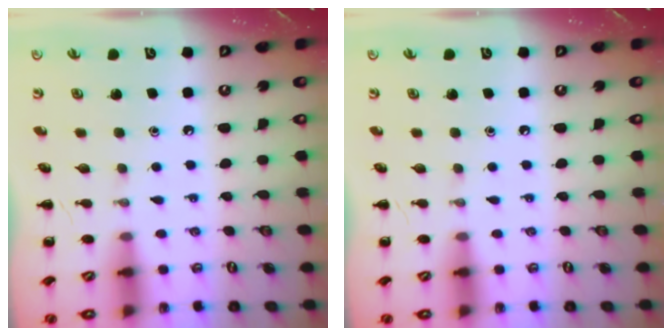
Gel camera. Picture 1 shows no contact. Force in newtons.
{"total": 0.0}